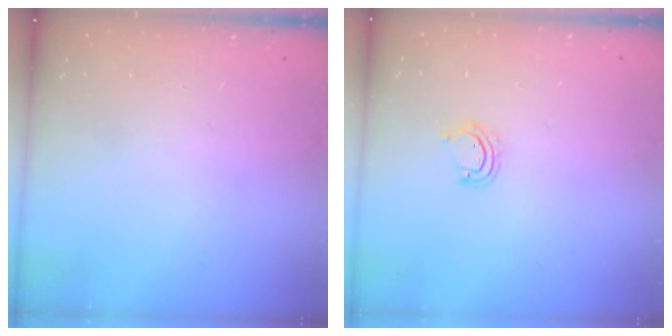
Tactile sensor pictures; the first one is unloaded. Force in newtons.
{"total": 2.7, "press": 2.7, "slide": 0.2}